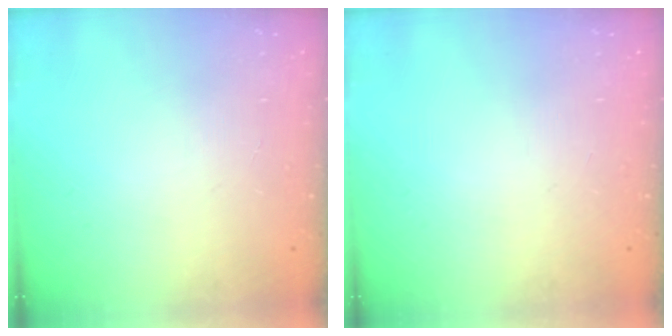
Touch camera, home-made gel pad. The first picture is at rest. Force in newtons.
{"total": 0.0}